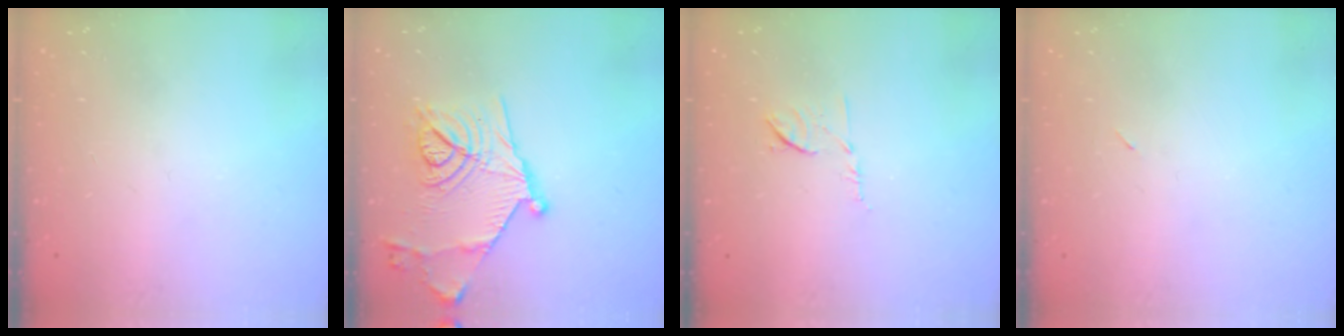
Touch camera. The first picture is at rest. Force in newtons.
{"total": 17.2, "press": 17.1, "slide": 1.9}
{"total": 6.6, "press": 6.5, "slide": 0.9}
{"total": 2.3, "press": 1.9, "slide": 1.2}